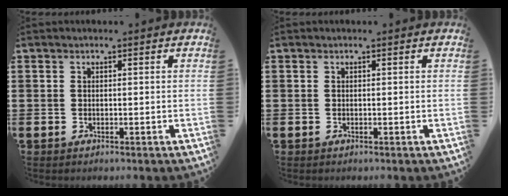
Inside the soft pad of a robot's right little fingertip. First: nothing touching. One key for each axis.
{"total": 0.0}